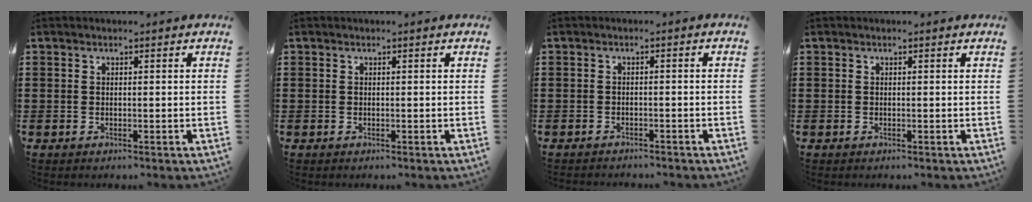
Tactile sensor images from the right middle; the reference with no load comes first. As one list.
[{"total": 0.0}, {"total": 1.0, "force": [-1.0, -0.1, 0.0], "torque": [-0.003, -0.001, -0.021]}, {"total": 0.0}]